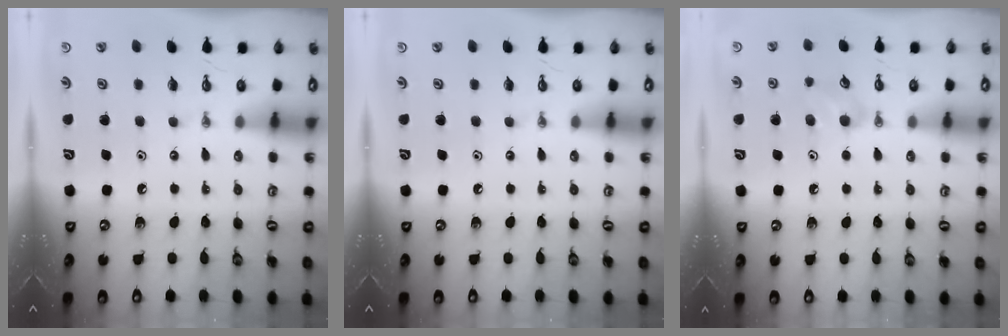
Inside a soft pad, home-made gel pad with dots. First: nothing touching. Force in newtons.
{"total": 0.0}
{"total": 7.5, "press": 7.4, "slide": 1.4}